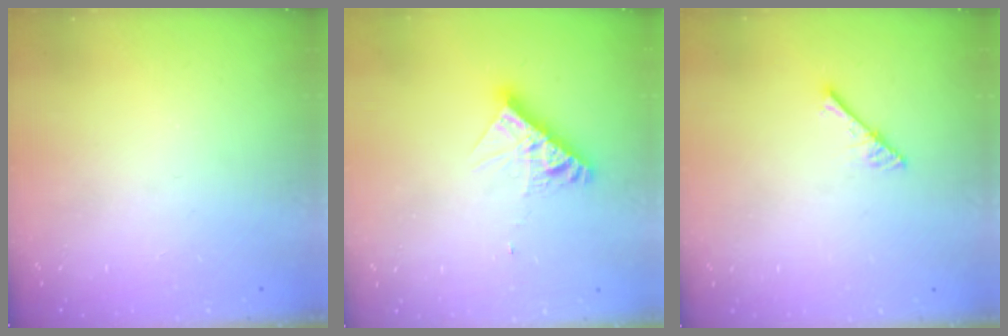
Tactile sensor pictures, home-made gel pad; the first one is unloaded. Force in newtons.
{"total": 10.2, "press": 10.2, "slide": 0.7}
{"total": 2.9, "press": 2.9, "slide": 0.2}